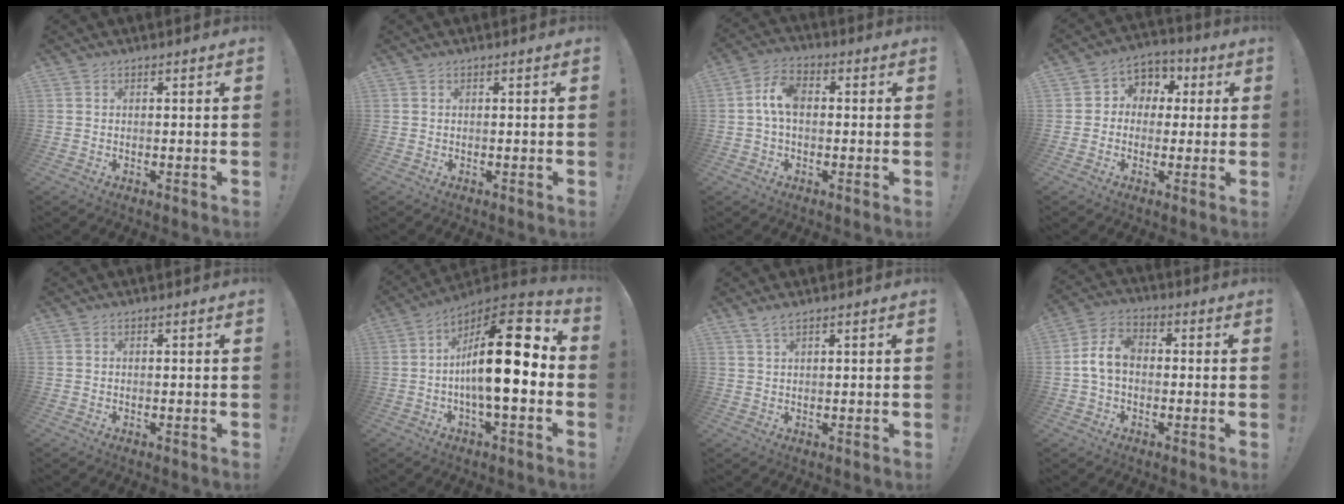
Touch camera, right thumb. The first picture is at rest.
{"total": 0.0}
{"total": 7.6, "force": [0.3, 4.6, 6.0], "torque": [-0.116, 0.011, 0.007]}
{"total": 6.8, "force": [-0.3, 6.4, 2.2], "torque": [-0.023, 0.008, -0.001]}
{"total": 0.0}
{"total": 20.5, "force": [0.4, 6.4, 19.5], "torque": [-0.308, -0.002, 0.001]}
{"total": 2.3, "force": [1.8, 0.3, 1.5], "torque": [-0.035, -0.004, 0.032]}
{"total": 8.8, "force": [-0.5, 5.9, 6.5], "torque": [-0.127, 0.012, -0.004]}